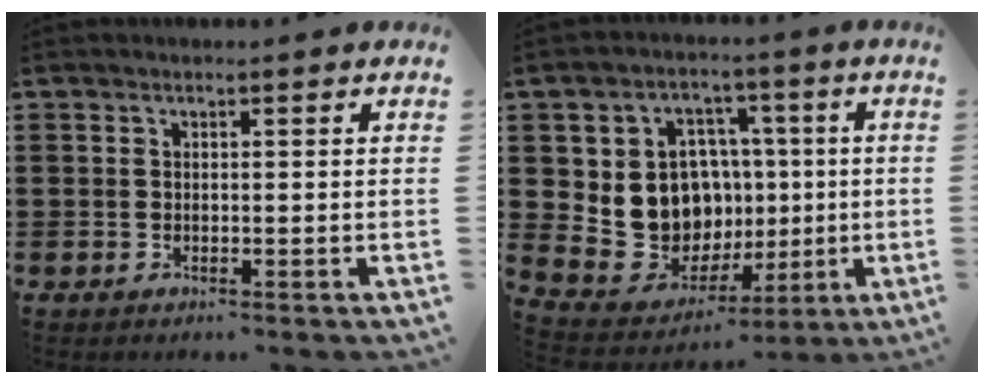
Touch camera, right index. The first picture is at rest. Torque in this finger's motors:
{"motor_torque": [2.14, 0.00, 1.05, 0.21]}